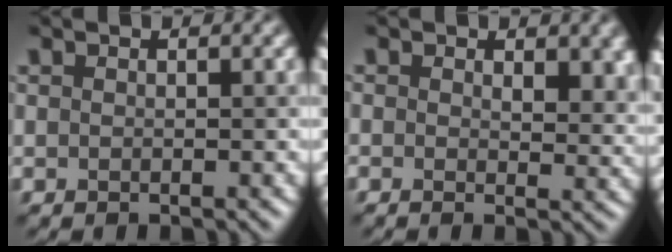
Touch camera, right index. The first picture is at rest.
{"total": 3.3, "force": [0.9, 1.9, 2.6], "torque": [-0.020, 0.002, 0.014]}